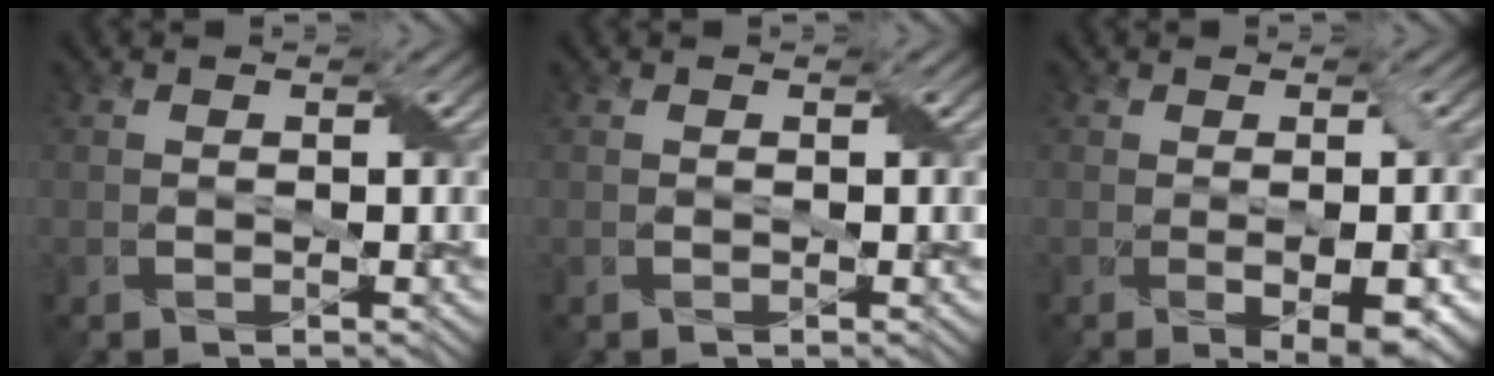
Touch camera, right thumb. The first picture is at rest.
{"total": 0.0}
{"total": 5.0, "force": [-1.2, 1.5, 4.7], "torque": [-0.073, -0.013, -0.006]}